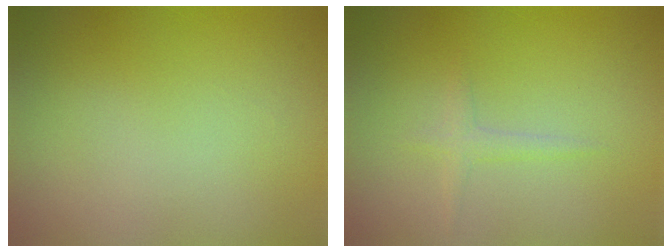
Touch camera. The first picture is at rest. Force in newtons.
{"total": 1.1, "press": 1.1, "slide": 0.1}